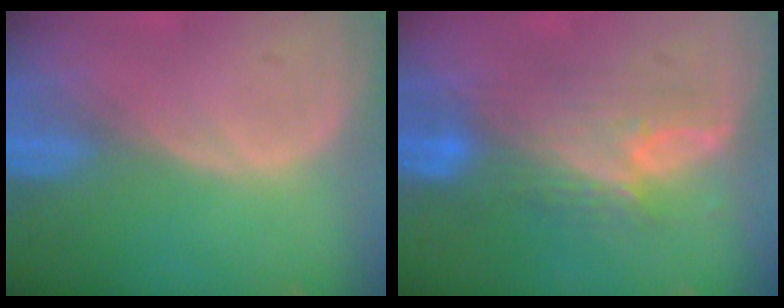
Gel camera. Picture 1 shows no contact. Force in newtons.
{"total": 7.5, "press": 7.4, "slide": 1.3}